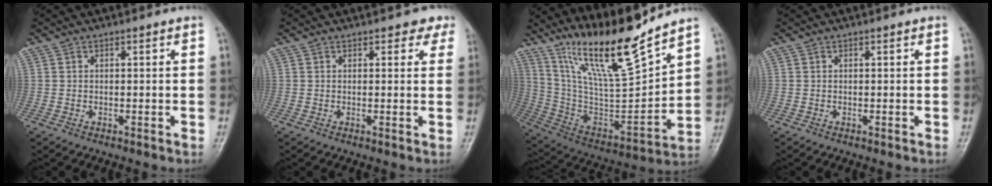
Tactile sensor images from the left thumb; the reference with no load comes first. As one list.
[{"total": 2.9, "force": [2.3, 1.6, 0.6], "torque": [0.021, -0.010, 0.011]}, {"total": 19.4, "force": [15.7, 2.3, 11.2], "torque": [-0.166, -0.095, 0.299]}, {"total": 0.0}]